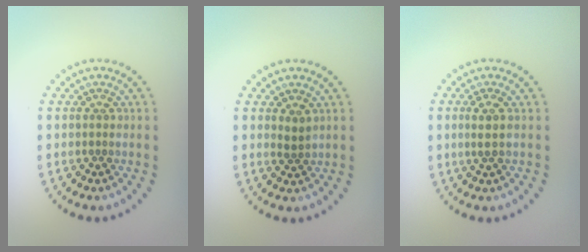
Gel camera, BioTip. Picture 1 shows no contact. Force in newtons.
{"total": 1.1, "press": 0.8, "slide": 0.7}
{"total": 1.7, "press": 1.3, "slide": 1.1}